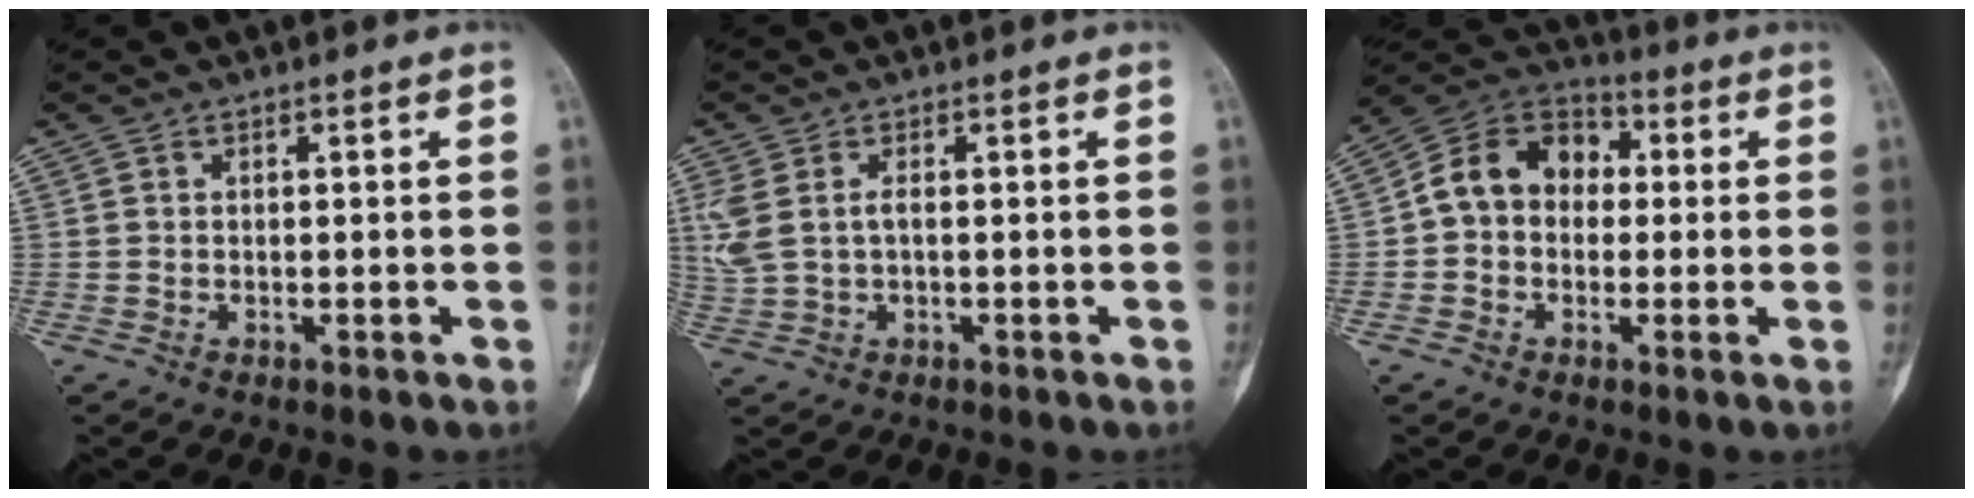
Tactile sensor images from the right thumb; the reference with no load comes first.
{"total": 5.5, "force": [0.7, 3.0, 4.5], "torque": [-0.126, 0.012, 0.021]}
{"total": 12.0, "force": [0.7, 9.4, 7.4], "torque": [-0.101, 0.039, -0.004]}